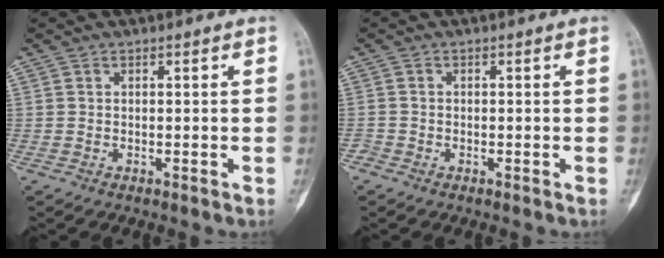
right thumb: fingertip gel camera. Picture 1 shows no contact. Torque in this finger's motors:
{"motor_torque": [-0.17, -0.05, -0.13, 0.23, 0.00]}